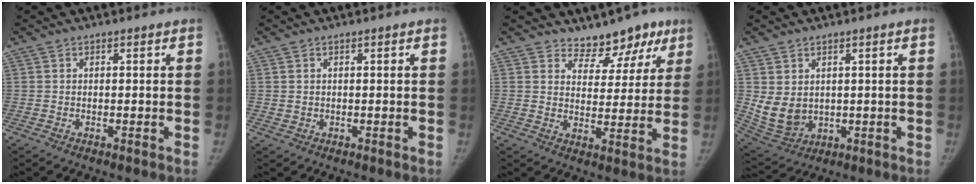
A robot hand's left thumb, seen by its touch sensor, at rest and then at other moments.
{"total": 0.7, "force": [0.2, 0.6, 0.3], "torque": [-0.001, -0.001, 0.005]}
{"total": 8.3, "force": [6.5, 4.8, 2.0], "torque": [0.015, -0.043, 0.088]}
{"total": 7.6, "force": [1.1, 5.8, 4.8], "torque": [-0.080, -0.015, 0.047]}